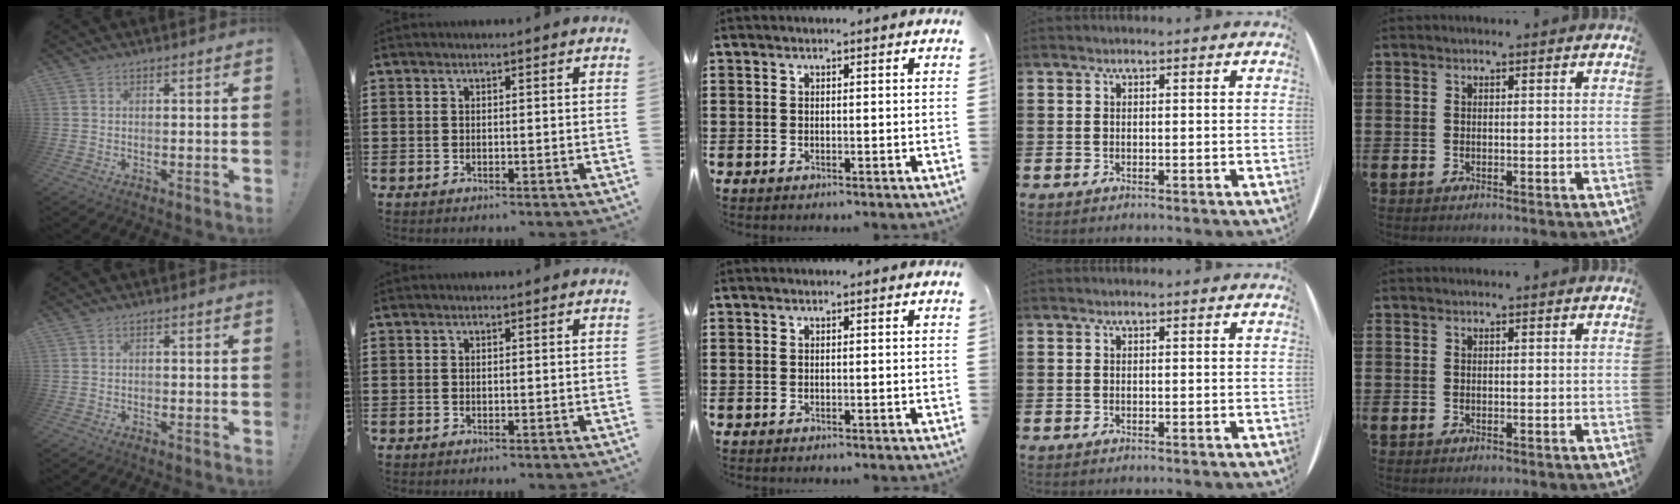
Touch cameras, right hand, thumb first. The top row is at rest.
{"thumb": {"total": 0.5, "force": [-0.4, 0.3, 0.1], "torque": [-0.009, 0.005, -0.006]}}